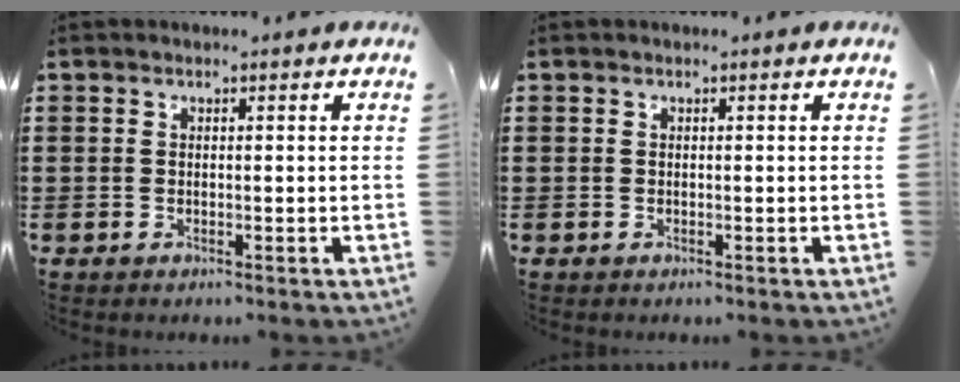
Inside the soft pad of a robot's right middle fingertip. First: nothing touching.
{"total": 0.0}